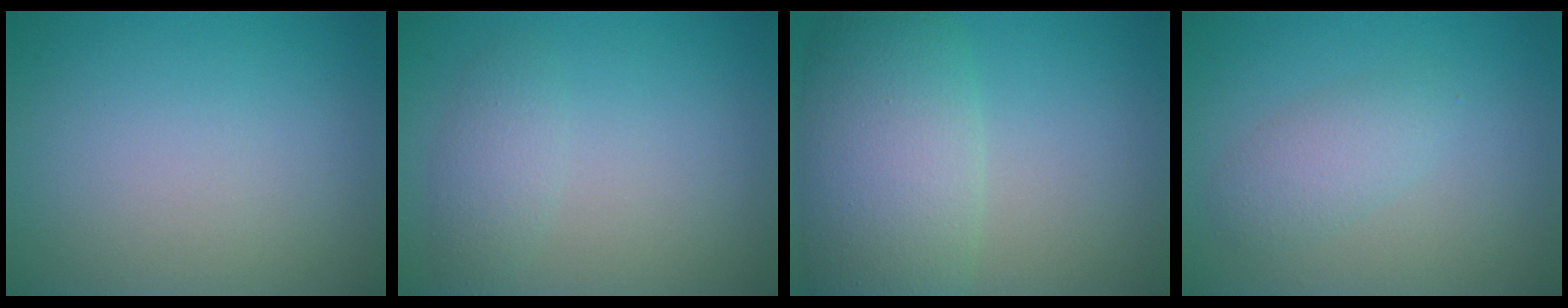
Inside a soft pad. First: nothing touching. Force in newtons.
{"total": 2.0, "press": 2.0, "slide": 0.1}
{"total": 8.6, "press": 8.6, "slide": 0.6}
{"total": 2.4, "press": 2.4, "slide": 0.2}